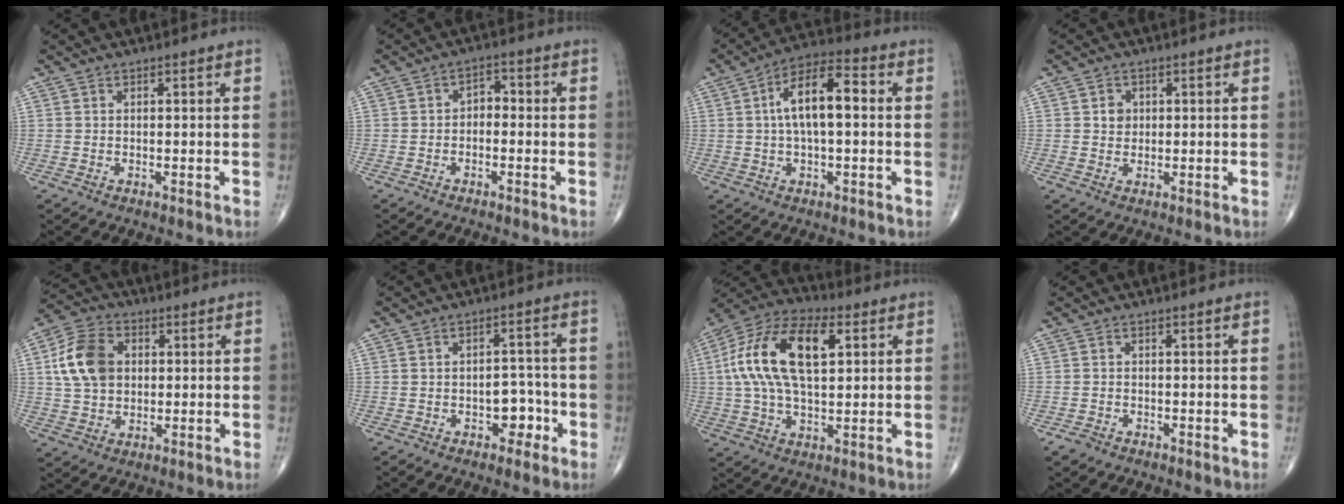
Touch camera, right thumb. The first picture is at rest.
{"total": 3.0, "force": [-0.8, 2.0, 2.1], "torque": [-0.020, 0.020, -0.023]}
{"total": 11.5, "force": [1.2, 4.9, 10.4], "torque": [-0.183, 0.031, 0.011]}
{"total": 2.3, "force": [0.5, 2.1, 1.0], "torque": [-0.002, 0.001, 0.008]}
{"total": 11.5, "force": [1.9, 8.4, 7.7], "torque": [-0.130, 0.011, 0.033]}
{"total": 5.1, "force": [-2.1, 3.3, 3.3], "torque": [-0.017, 0.026, -0.031]}
{"total": 19.1, "force": [4.1, 9.5, 16.0], "torque": [-0.310, 0.020, 0.064]}
{"total": 1.5, "force": [-1.1, 0.9, 0.5], "torque": [-0.009, 0.002, -0.021]}